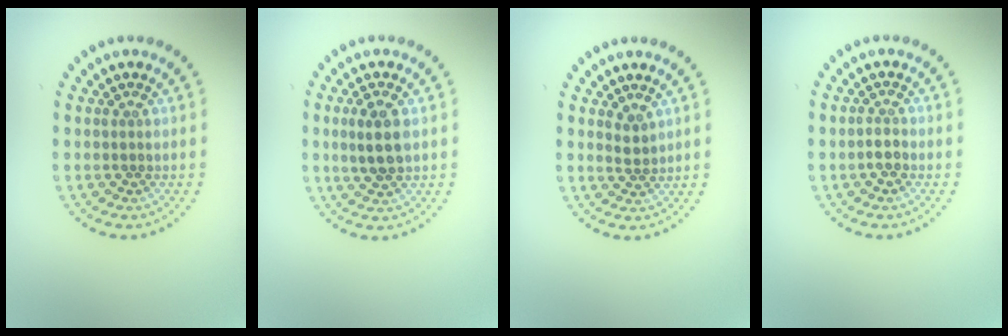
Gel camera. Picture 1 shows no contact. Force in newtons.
{"total": 2.8, "press": 2.8, "slide": 0.7}
{"total": 1.4, "press": 1.1, "slide": 0.7}
{"total": 1.2, "press": 1.0, "slide": 0.7}